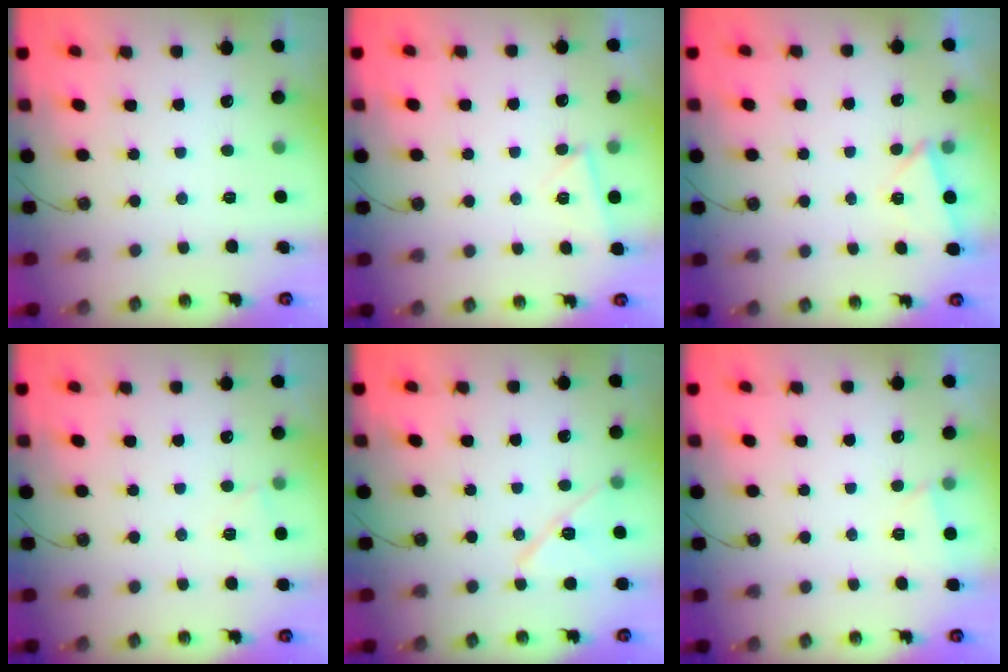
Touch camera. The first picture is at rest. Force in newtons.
{"total": 3.9, "press": 3.2, "slide": 2.3}
{"total": 2.7, "press": 2.5, "slide": 1.1}
{"total": 3.7, "press": 3.7, "slide": 0.4}
{"total": 11.2, "press": 10.3, "slide": 4.5}
{"total": 1.7, "press": 1.7, "slide": 0.3}